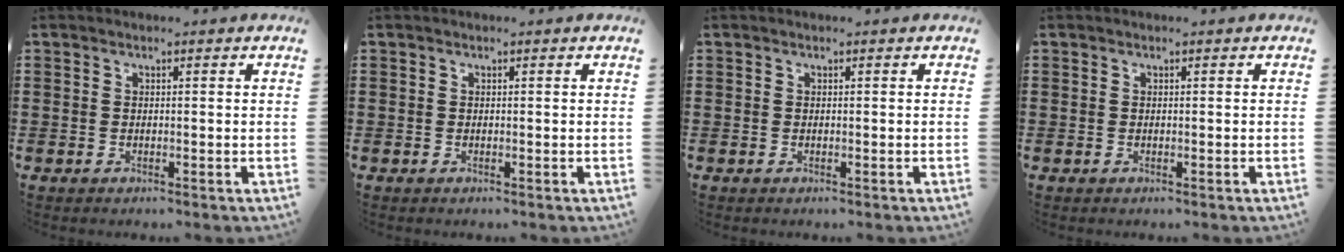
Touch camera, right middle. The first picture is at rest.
{"total": 0.0}
{"total": 0.0}
{"total": 0.0}